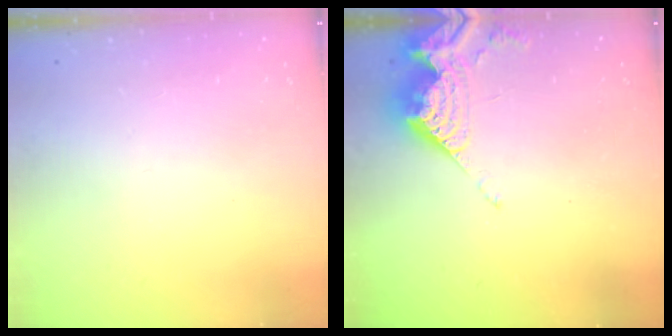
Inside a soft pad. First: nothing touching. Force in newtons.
{"total": 8.9, "press": 8.8, "slide": 1.0}